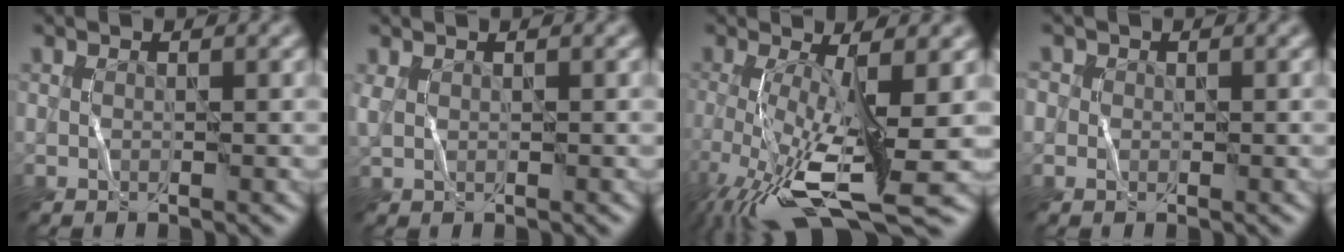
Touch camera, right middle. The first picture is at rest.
{"total": 0.5, "force": [0.5, 0.2, 0.1], "torque": [-0.005, 0.002, 0.012]}
{"total": 11.2, "force": [-3.7, 3.5, 10.0], "torque": [-0.195, -0.022, -0.059]}
{"total": 1.1, "force": [0.5, 1.0, 0.0], "torque": [0.007, 0.002, -0.003]}